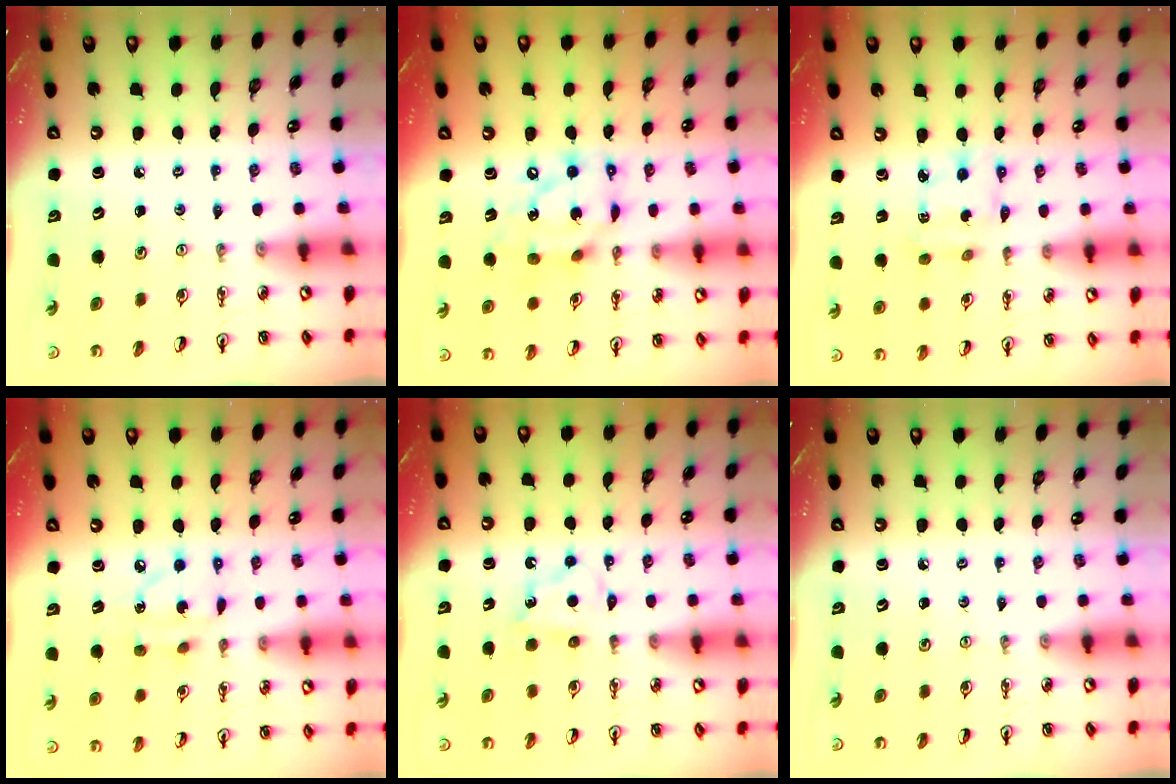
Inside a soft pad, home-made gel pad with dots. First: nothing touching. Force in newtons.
{"total": 14.3, "press": 14.2, "slide": 1.3}
{"total": 2.9, "press": 2.9, "slide": 0.2}
{"total": 7.9, "press": 7.9, "slide": 0.2}
{"total": 5.5, "press": 5.5, "slide": 0.6}
{"total": 0.0}